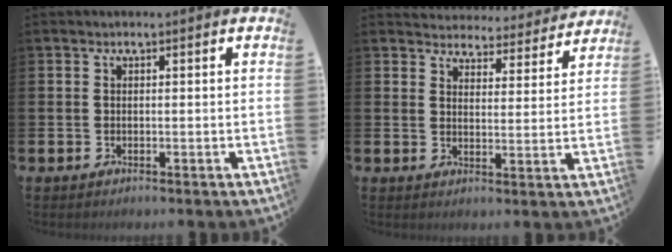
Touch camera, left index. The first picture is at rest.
{"total": 4.4, "force": [4.2, 1.0, 0.1], "torque": [-0.007, -0.040, 0.070]}